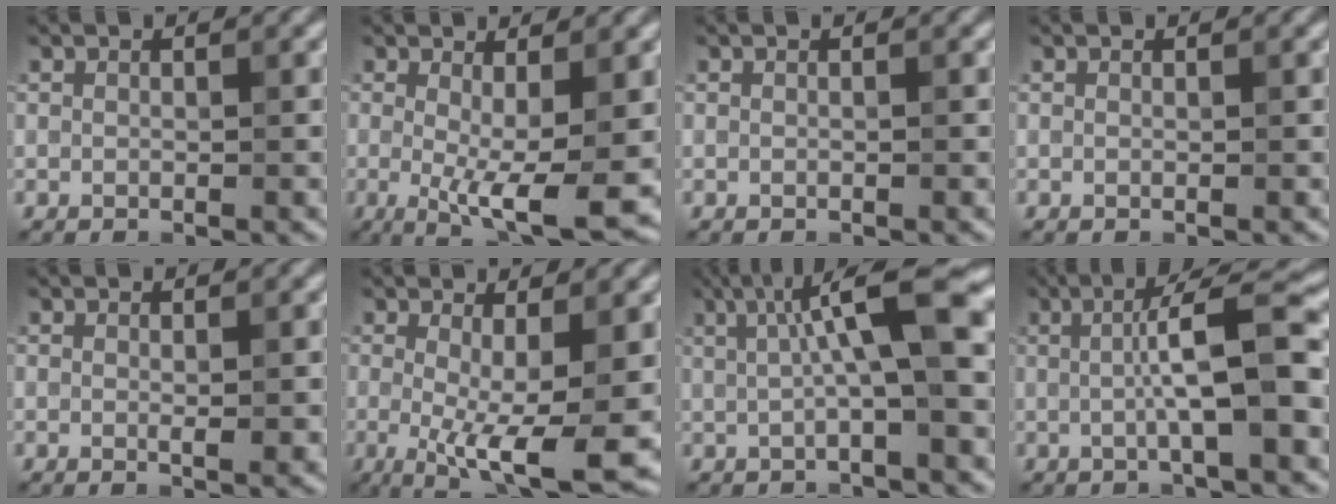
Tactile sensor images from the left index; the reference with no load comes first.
{"total": 6.3, "force": [-0.6, 1.5, 6.2], "torque": [-0.098, -0.018, -0.009]}
{"total": 0.0}
{"total": 0.0}
{"total": 1.3, "force": [0.0, 0.2, 1.3], "torque": [-0.017, -0.004, 0.000]}
{"total": 7.6, "force": [-1.0, 1.9, 7.3], "torque": [-0.120, -0.020, -0.015]}
{"total": 7.7, "force": [1.5, 1.5, 7.4], "torque": [-0.113, 0.015, 0.018]}
{"total": 7.0, "force": [0.0, 1.3, 6.9], "torque": [-0.107, 0.014, -0.003]}